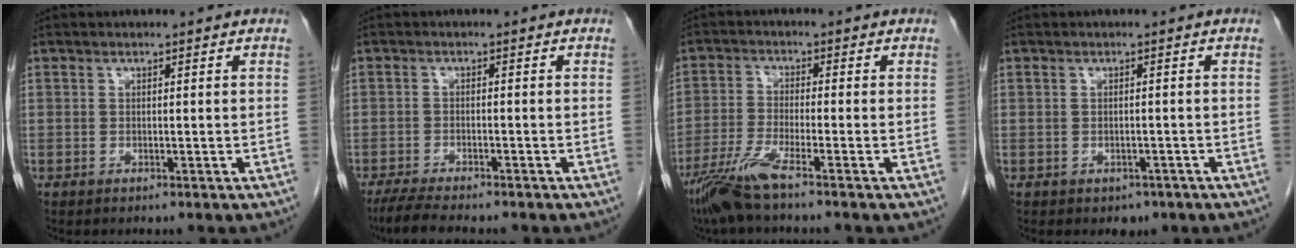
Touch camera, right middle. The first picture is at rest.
{"total": 6.3, "force": [-5.3, 0.9, 3.2], "torque": [-0.058, -0.016, -0.087]}
{"total": 6.5, "force": [-4.7, -0.4, 4.4], "torque": [-0.094, -0.022, -0.098]}
{"total": 2.0, "force": [-1.1, 1.5, 0.7], "torque": [-0.006, 0.003, -0.007]}